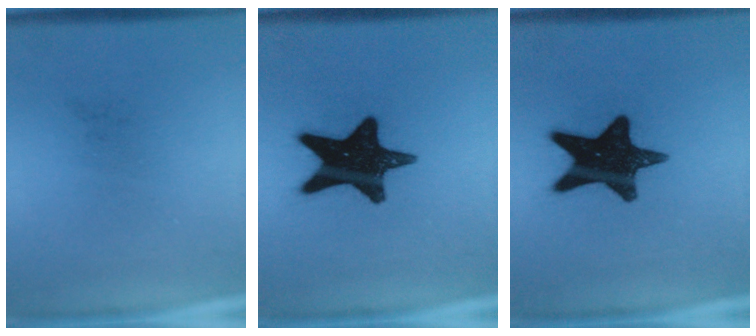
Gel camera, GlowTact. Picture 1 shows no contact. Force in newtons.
{"total": 17.1}
{"total": 16.5}